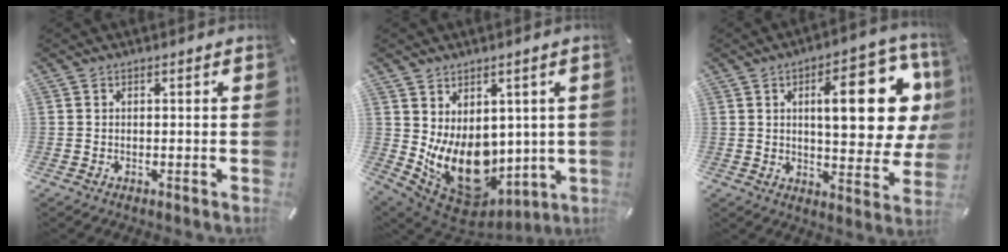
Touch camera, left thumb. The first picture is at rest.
{"total": 13.6, "force": [0.2, 11.0, 8.0], "torque": [-0.138, -0.042, 0.019]}
{"total": 20.5, "force": [5.8, 7.7, 18.1], "torque": [-0.246, -0.021, 0.081]}